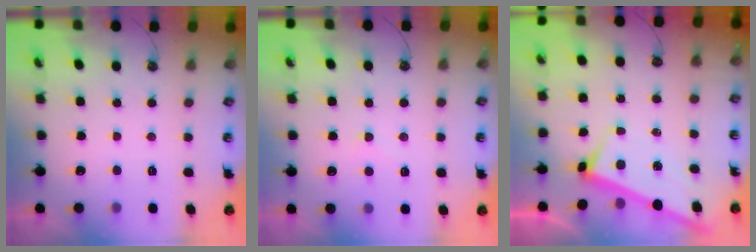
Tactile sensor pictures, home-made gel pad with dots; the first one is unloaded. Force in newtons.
{"total": 4.6, "press": 4.6, "slide": 0.5}
{"total": 3.1, "press": 3.1, "slide": 0.1}